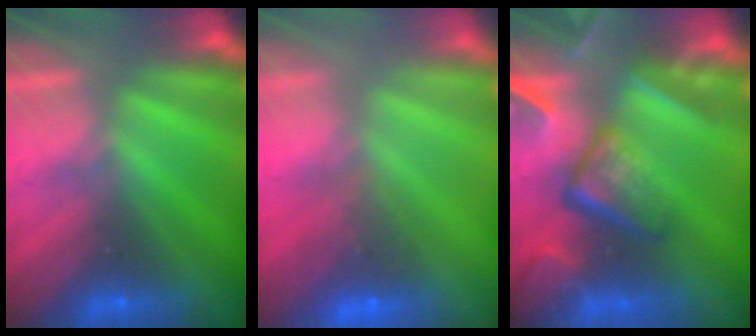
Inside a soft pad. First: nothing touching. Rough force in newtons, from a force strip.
{"total": 7.6}
{"total": 7.6}